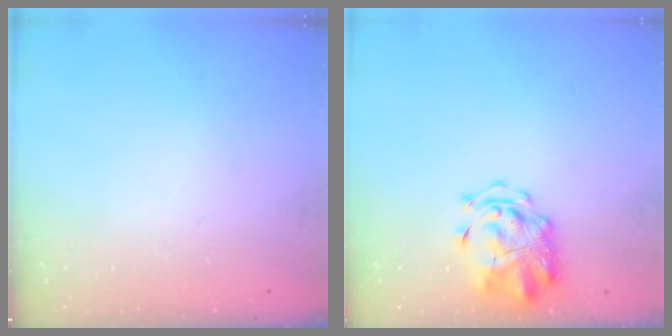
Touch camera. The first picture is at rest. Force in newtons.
{"total": 3.2, "press": 3.0, "slide": 1.0}